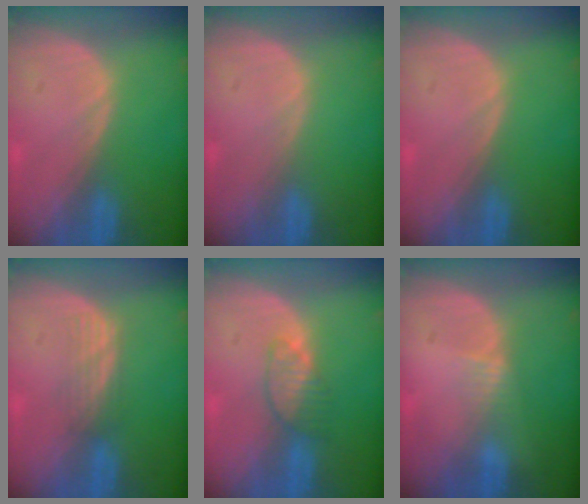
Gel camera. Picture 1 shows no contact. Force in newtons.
{"total": 0.0}
{"total": 0.0}
{"total": 3.0, "press": 2.5, "slide": 1.7}
{"total": 3.4, "press": 3.4, "slide": 0.3}
{"total": 1.4, "press": 1.1, "slide": 0.8}